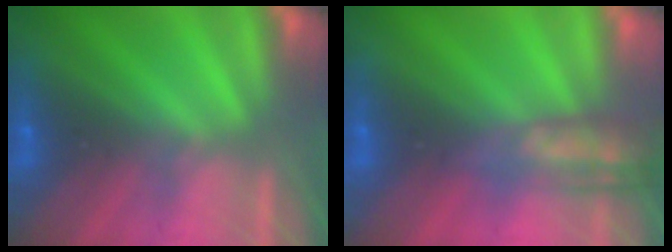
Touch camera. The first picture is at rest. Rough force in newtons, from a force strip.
{"total": 2.9}